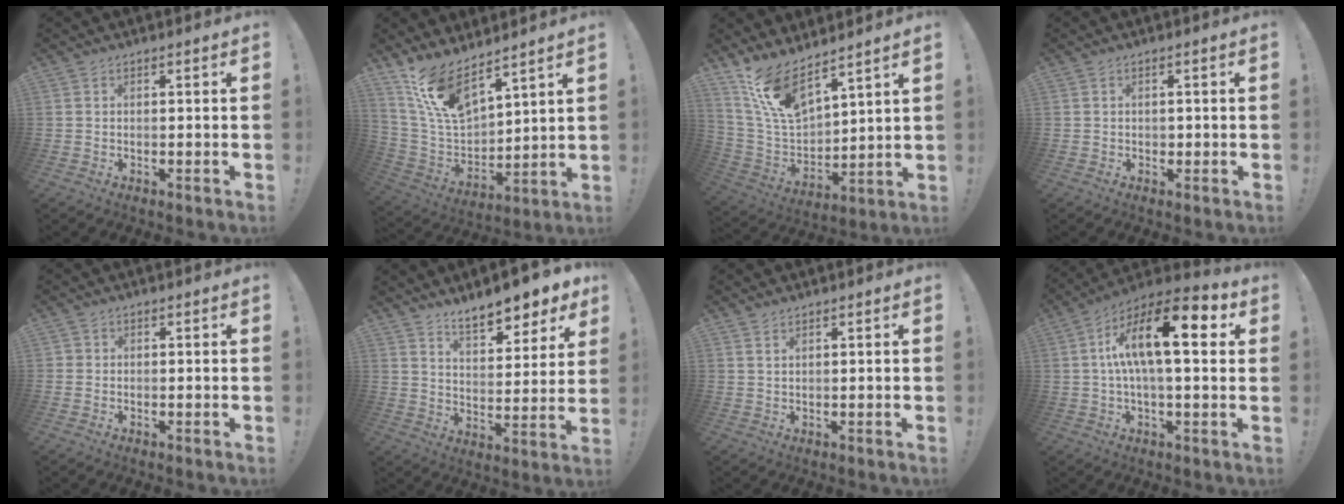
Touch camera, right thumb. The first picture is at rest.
{"total": 14.6, "force": [11.2, 5.4, 7.6], "torque": [-0.155, -0.081, 0.210]}
{"total": 14.0, "force": [10.8, 5.0, 7.4], "torque": [-0.155, -0.078, 0.204]}
{"total": 0.9, "force": [0.0, 0.9, 0.1], "torque": [-0.002, 0.002, -0.001]}
{"total": 0.9, "force": [0.1, 0.9, 0.2], "torque": [-0.007, 0.004, 0.003]}
{"total": 10.8, "force": [8.9, 3.3, 5.2], "torque": [-0.081, -0.067, 0.155]}
{"total": 1.1, "force": [0.9, 0.2, 0.7], "torque": [-0.009, -0.002, 0.016]}
{"total": 17.6, "force": [4.4, 5.9, 16.0], "torque": [-0.275, -0.010, 0.059]}